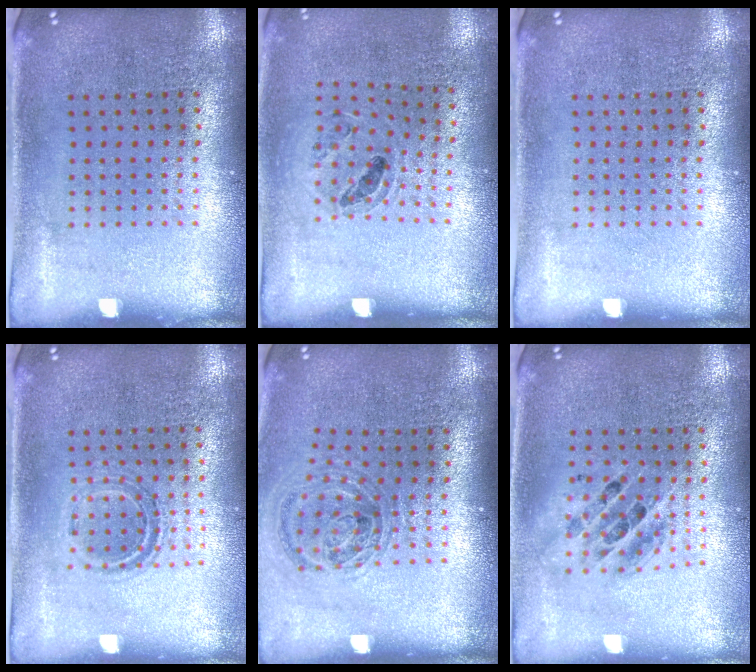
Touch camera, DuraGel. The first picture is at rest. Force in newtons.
{"total": 0.9, "press": 0.9, "slide": 0.3}
{"total": 0.0}
{"total": 1.1, "press": 1.0, "slide": 0.5}
{"total": 1.1, "press": 1.0, "slide": 0.3}
{"total": 1.3, "press": 1.2, "slide": 0.7}